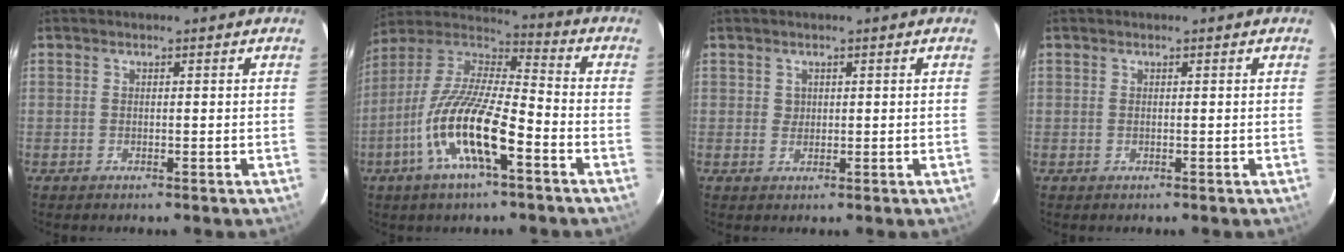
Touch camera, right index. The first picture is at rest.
{"total": 16.8, "force": [-7.2, 4.0, 14.7], "torque": [-0.291, -0.016, -0.146]}
{"total": 1.2, "force": [0.4, 1.2, 0.1], "torque": [0.004, 0.004, 0.007]}
{"total": 0.0}